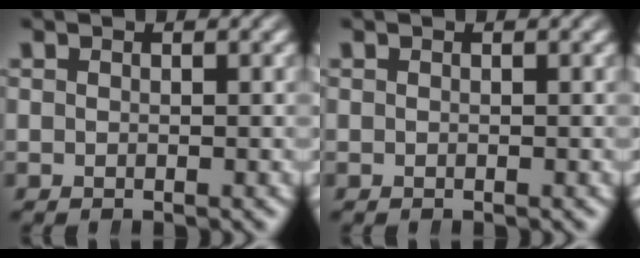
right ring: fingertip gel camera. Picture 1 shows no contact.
{"total": 0.0}